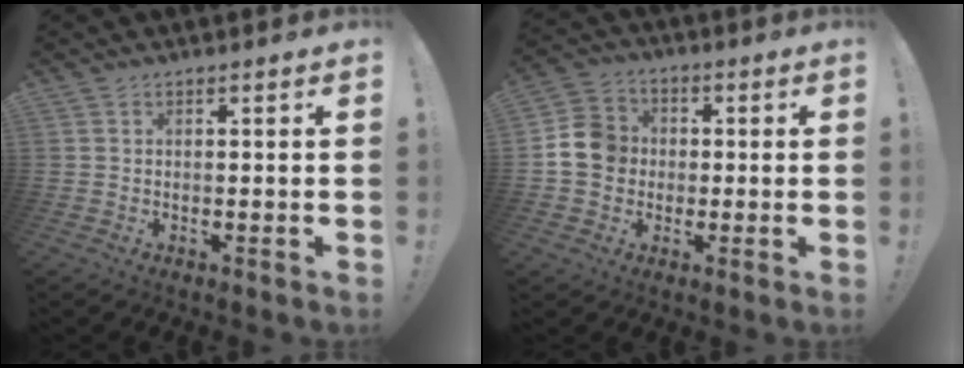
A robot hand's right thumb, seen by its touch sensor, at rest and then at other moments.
{"total": 10.5, "force": [-0.1, 9.6, 4.2], "torque": [-0.064, 0.017, 0.004]}